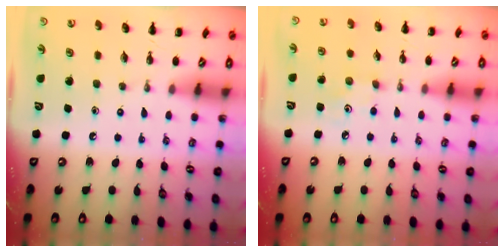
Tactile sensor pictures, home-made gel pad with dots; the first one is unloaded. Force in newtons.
{"total": 2.4, "press": 2.3, "slide": 0.7}